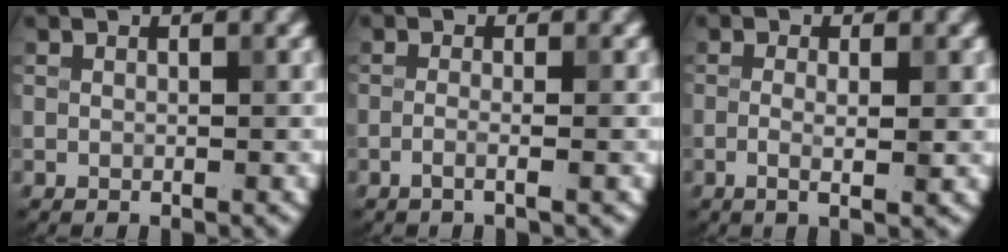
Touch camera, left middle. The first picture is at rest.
{"total": 1.7, "force": [-0.5, 0.5, 1.5], "torque": [-0.019, -0.002, -0.018]}
{"total": 2.5, "force": [-0.2, 0.5, 2.4], "torque": [-0.040, -0.004, -0.006]}